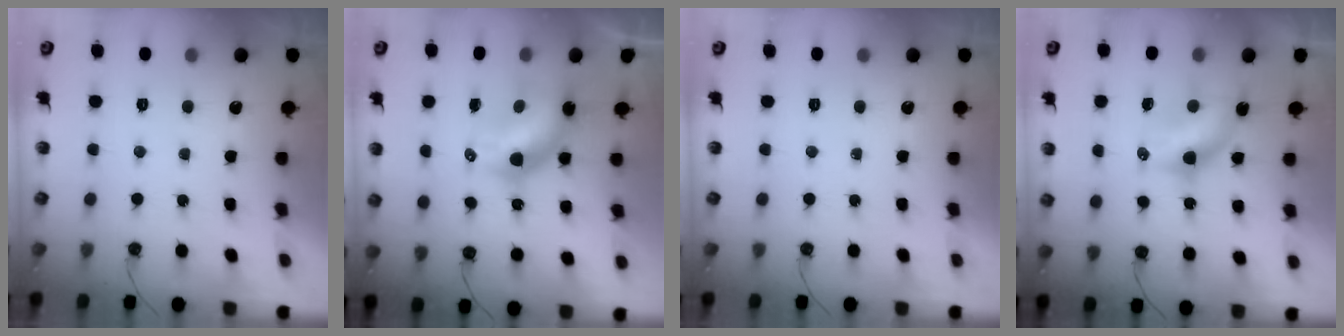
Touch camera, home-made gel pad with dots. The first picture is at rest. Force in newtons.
{"total": 7.9, "press": 7.8, "slide": 0.7}
{"total": 0.0}
{"total": 7.1, "press": 6.9, "slide": 1.6}